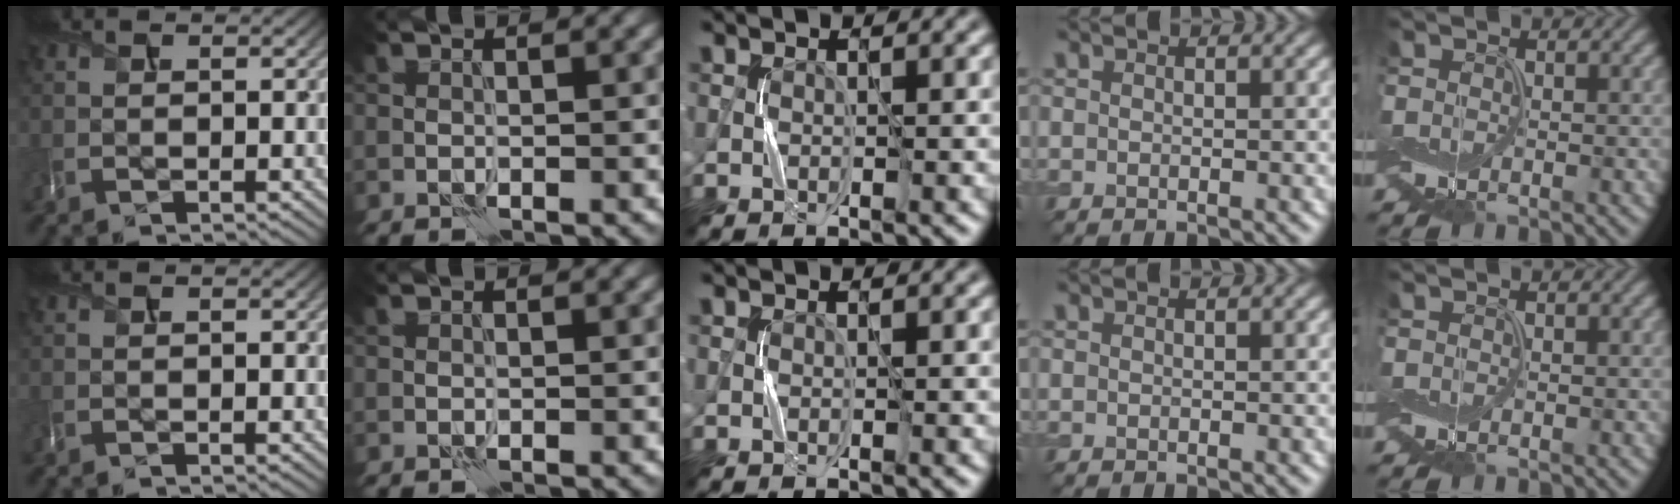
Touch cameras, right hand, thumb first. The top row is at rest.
{}